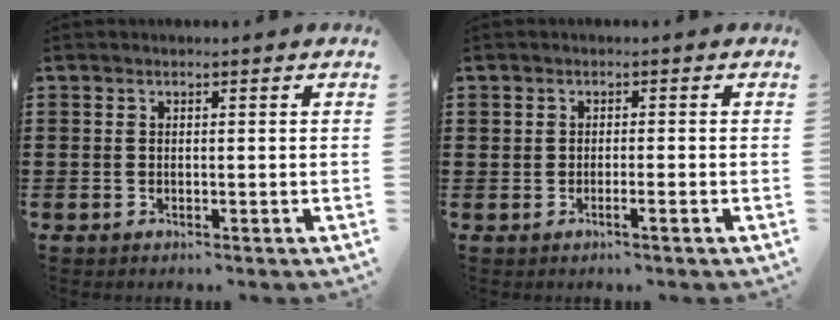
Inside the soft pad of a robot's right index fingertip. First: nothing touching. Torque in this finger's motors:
{"motor_torque": [-0.58, 0.35, 0.03, -0.01]}